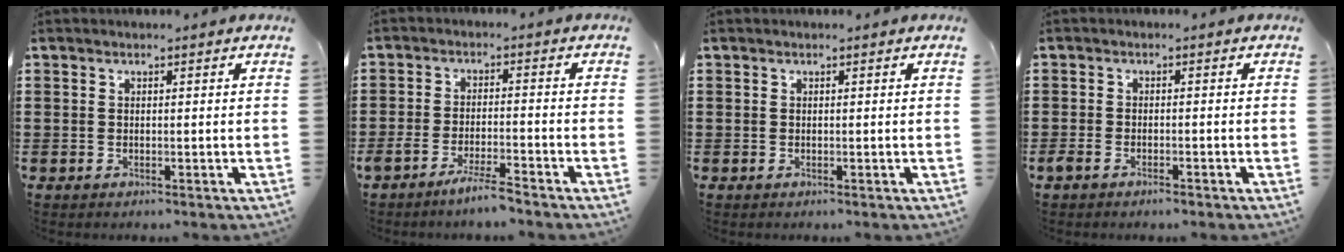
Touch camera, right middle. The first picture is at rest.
{"total": 4.2, "force": [-3.4, 0.2, 2.4], "torque": [-0.053, -0.006, -0.066]}
{"total": 0.0}
{"total": 1.6, "force": [-1.2, 0.5, 0.9], "torque": [-0.025, -0.004, -0.025]}